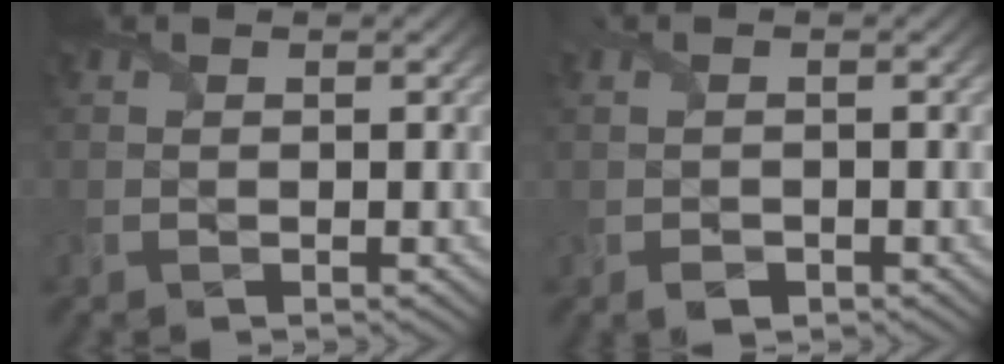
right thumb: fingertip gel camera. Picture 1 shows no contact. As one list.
[{"total": 1.2, "force": [-0.8, 0.7, 0.5], "torque": [-0.015, -0.003, -0.017]}]